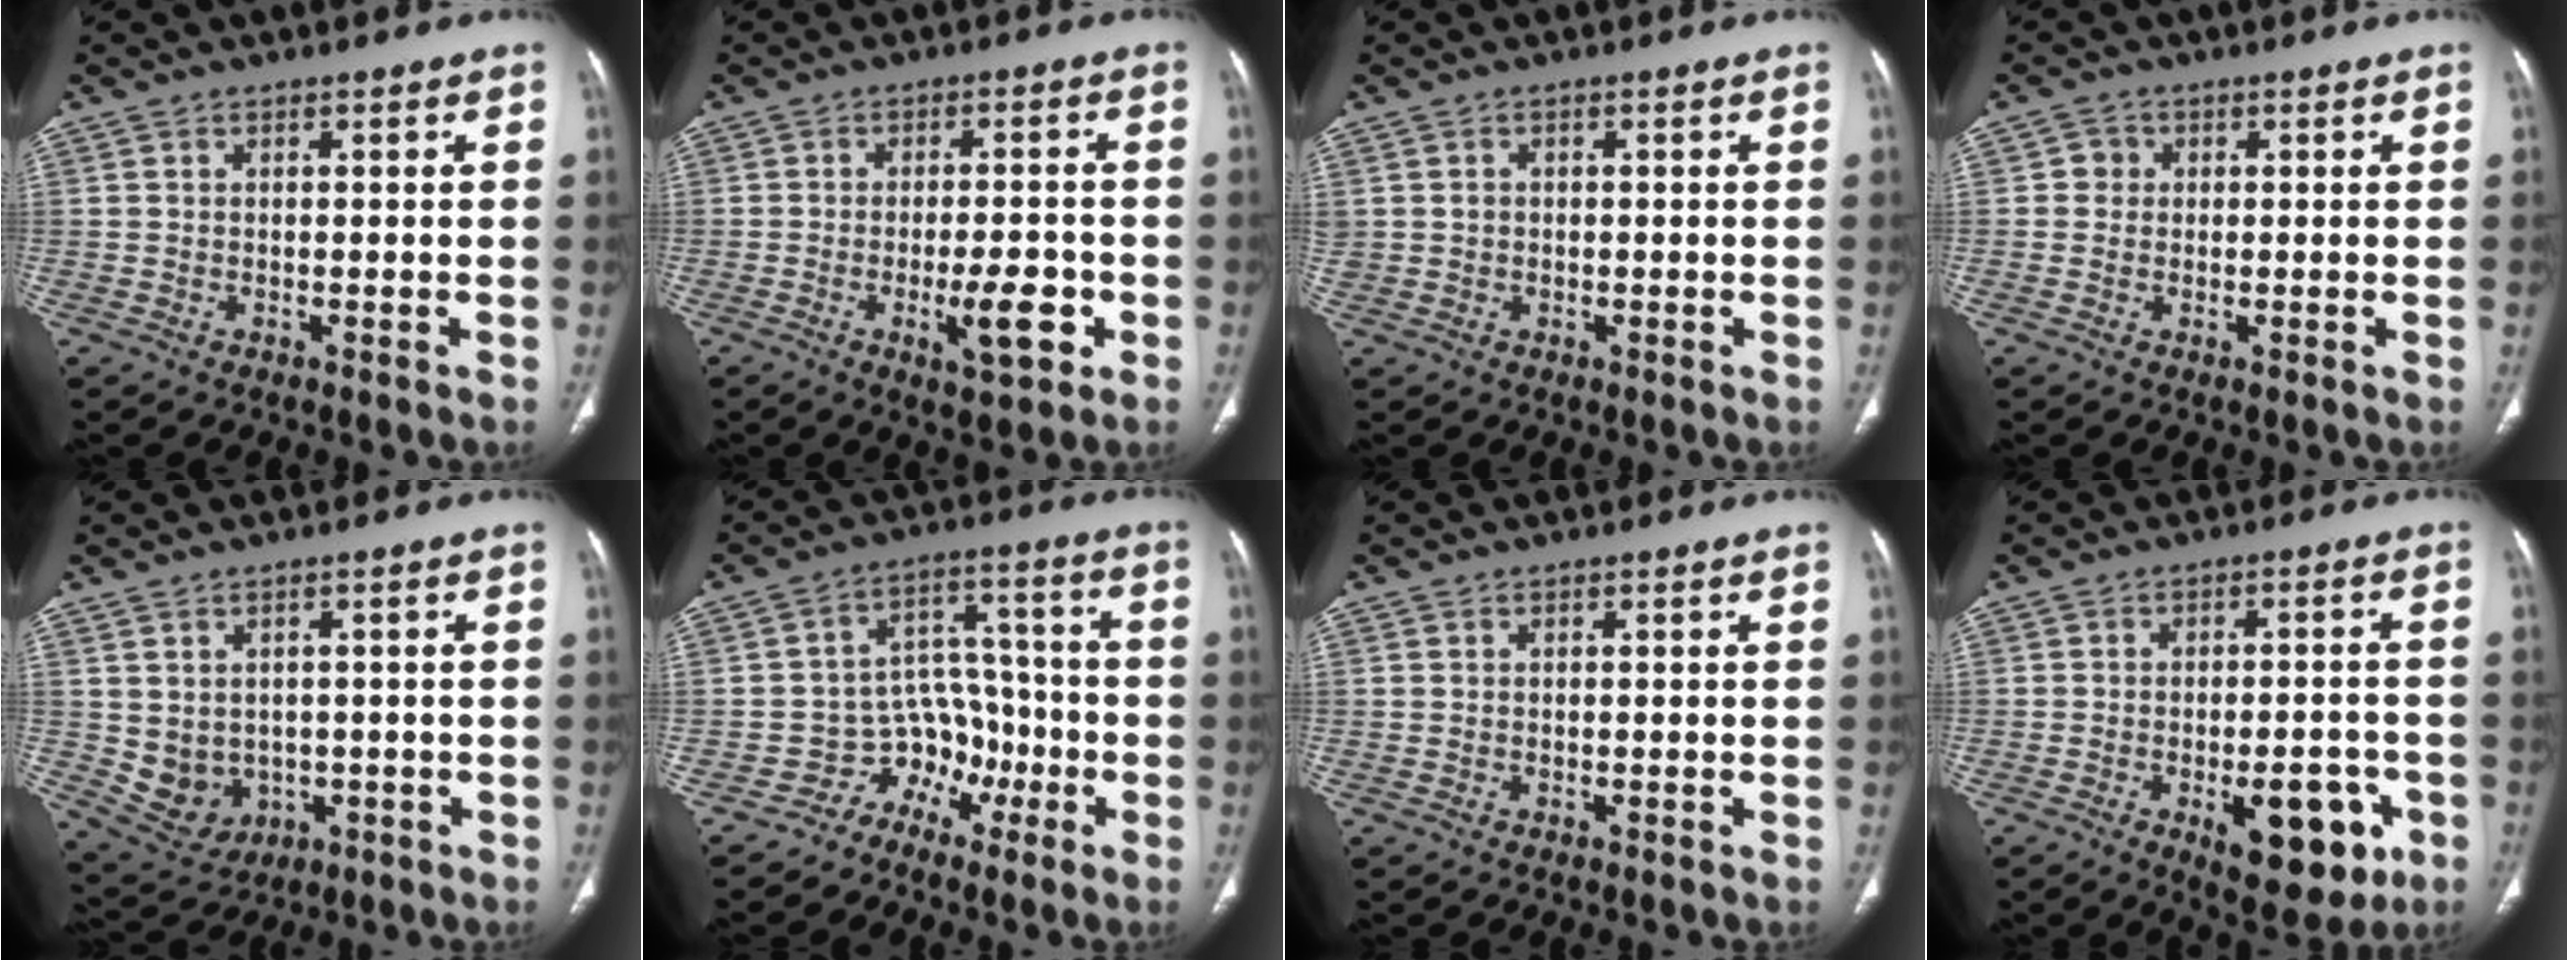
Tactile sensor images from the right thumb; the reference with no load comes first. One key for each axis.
{"total": 7.6, "fx": -2.6, "fy": 2.7, "fz": 6.6, "tx": -0.091, "ty": 0.004, "tz": -0.038}
{"total": 1.4, "fx": 0.3, "fy": 1.2, "fz": 0.5, "tx": -0.005, "ty": 0.003, "tz": 0.009}
{"total": 2.2, "fx": 0.2, "fy": 2.1, "fz": 0.5, "tx": 0.006, "ty": 0.004, "tz": -0.001}
{"total": 7.2, "fx": -0.7, "fy": 6.2, "fz": 3.5, "tx": -0.044, "ty": 0.005, "tz": 0.014}
{"total": 7.7, "fx": -4.5, "fy": 6.1, "fz": 1.7, "tx": 0.032, "ty": 0.076, "tz": -0.082}
{"total": 0.0}
{"total": 12.3, "fx": -4.9, "fy": 5.7, "fz": 9.7, "tx": -0.099, "ty": 0.017, "tz": -0.058}